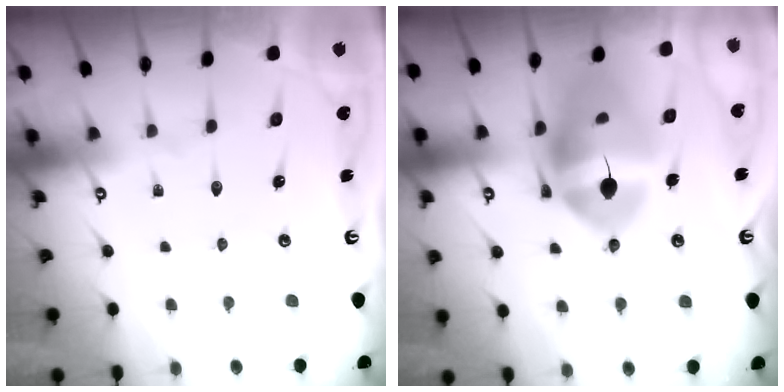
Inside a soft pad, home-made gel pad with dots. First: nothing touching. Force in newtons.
{"total": 18.3, "press": 18.2, "slide": 2.2}